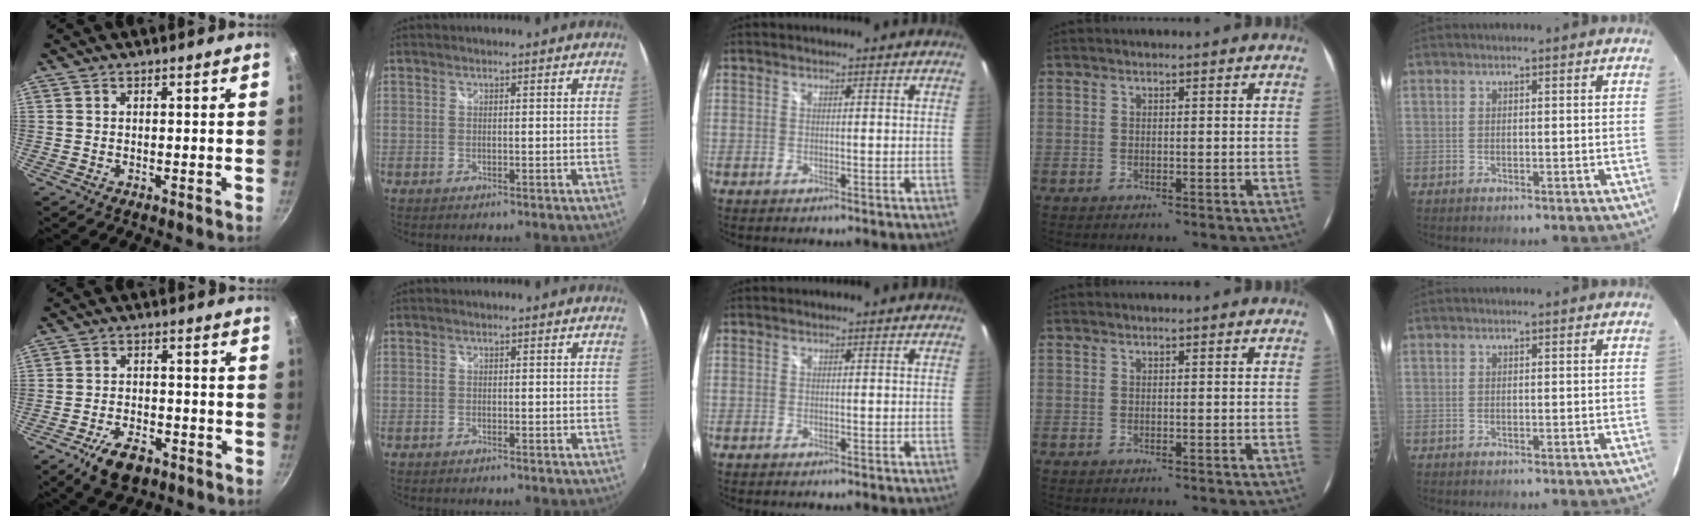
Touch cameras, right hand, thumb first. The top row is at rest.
{"thumb": {"total": 8.4, "force": [-4.9, 4.2, 5.3], "torque": [-0.083, 0.025, -0.080]}, "index": {"total": 0.5, "force": [-0.5, 0.1, -0.1], "torque": [0.000, -0.003, -0.013]}}